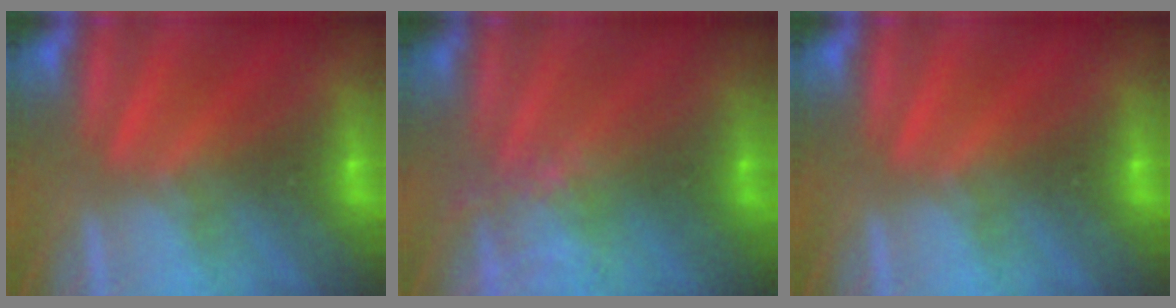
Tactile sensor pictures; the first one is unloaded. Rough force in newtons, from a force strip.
{"total": 4.4}
{"total": 0.0}